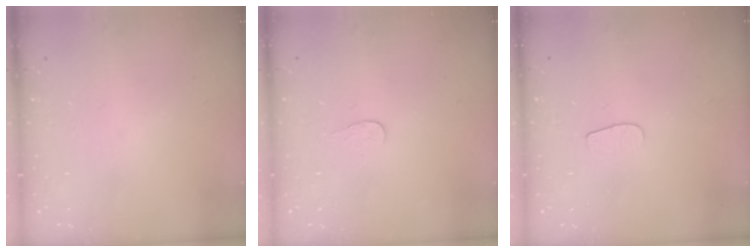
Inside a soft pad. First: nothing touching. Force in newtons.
{"total": 3.8, "press": 3.8, "slide": 0.3}
{"total": 4.8, "press": 4.8, "slide": 0.6}